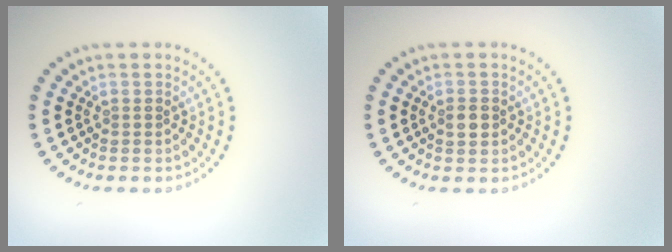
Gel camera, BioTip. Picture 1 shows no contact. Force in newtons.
{"total": 1.5, "press": 1.5, "slide": 0.3}